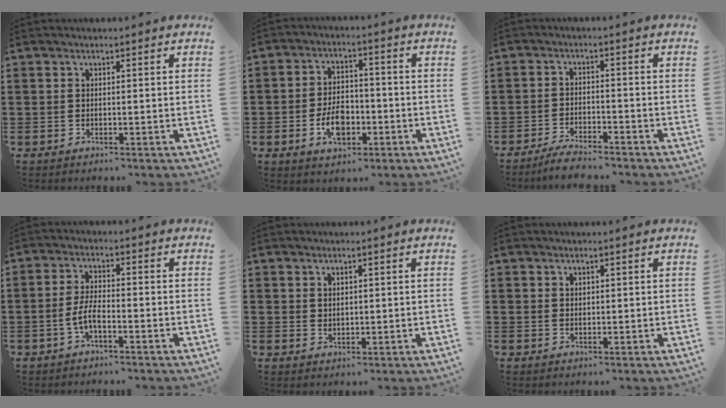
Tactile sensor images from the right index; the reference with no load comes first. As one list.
[{"total": 6.3, "force": [-2.2, 3.9, 4.5], "torque": [-0.082, 0.004, -0.042]}, {"total": 3.4, "force": [-3.3, 0.1, 0.8], "torque": [-0.018, 0.004, -0.066]}, {"total": 4.1, "force": [-1.7, 1.1, 3.6], "torque": [-0.082, -0.002, -0.037]}, {"total": 1.4, "force": [1.0, 0.9, 0.3], "torque": [-0.007, 0.003, 0.020]}, {"total": 0.8, "force": [0.6, 0.5, 0.2], "torque": [-0.004, 0.002, 0.012]}]